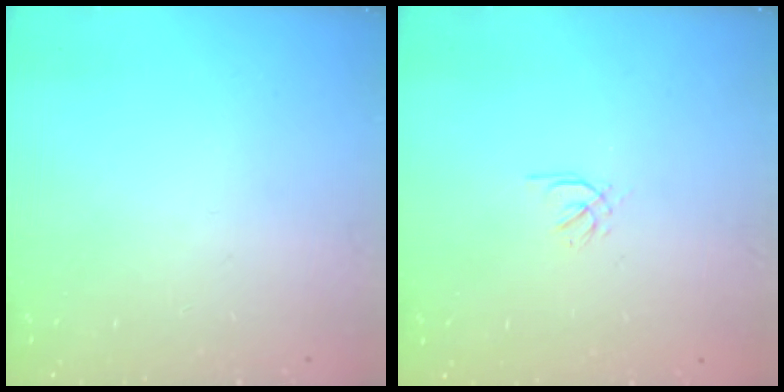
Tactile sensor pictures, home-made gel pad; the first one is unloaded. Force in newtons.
{"total": 0.5, "press": 0.3, "slide": 0.4}